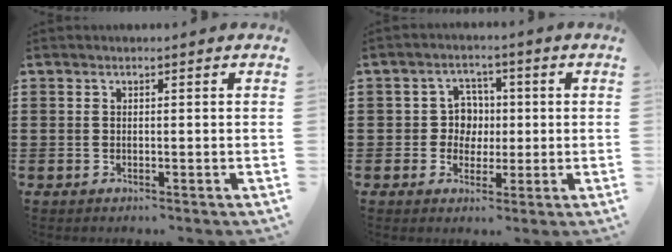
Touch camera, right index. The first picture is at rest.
{"total": 4.6, "force": [0.1, 4.3, 1.5], "torque": [-0.041, 0.011, -0.003]}